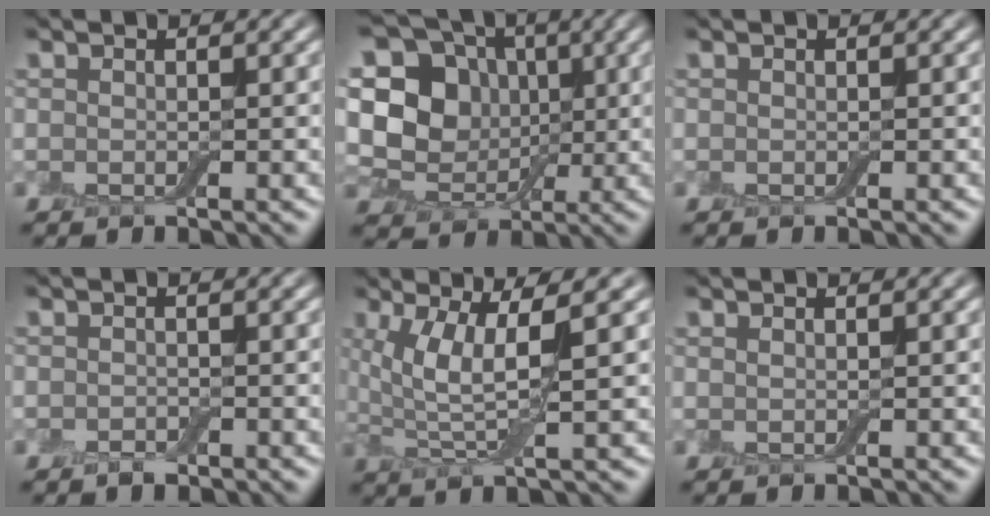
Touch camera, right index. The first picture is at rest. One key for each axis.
{"total": 8.3, "fx": 1.1, "fy": 7.0, "fz": 4.3, "tx": -0.075, "ty": -0.005, "tz": 0.000}
{"total": 0.0}
{"total": 0.9, "fx": -0.6, "fy": 0.5, "fz": 0.5, "tx": -0.007, "ty": 0.000, "tz": -0.011}
{"total": 6.4, "fx": 1.8, "fy": 1.4, "fz": 6.0, "tx": -0.132, "ty": -0.005, "tz": 0.035}
{"total": 0.6, "fx": 0.4, "fy": 0.1, "fz": 0.4, "tx": -0.007, "ty": -0.002, "tz": 0.002}